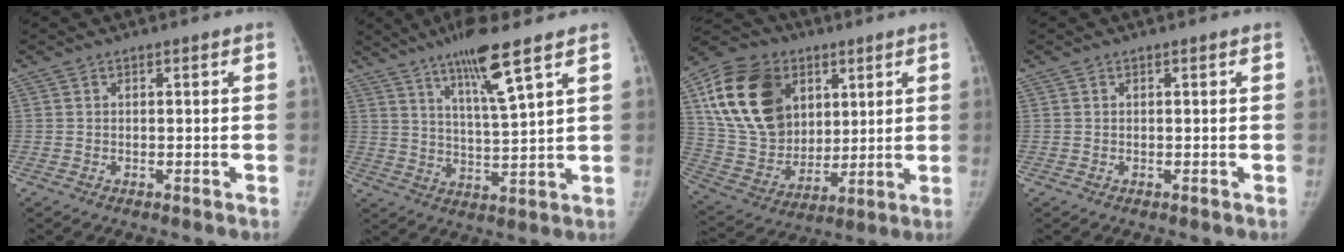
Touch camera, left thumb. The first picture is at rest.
{"total": 10.7, "force": [6.6, 0.6, 8.4], "torque": [-0.147, -0.040, 0.120]}
{"total": 23.5, "force": [8.1, 17.5, 13.6], "torque": [-0.238, -0.010, 0.153]}
{"total": 0.0}